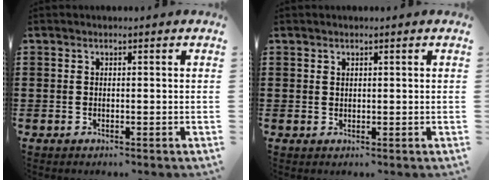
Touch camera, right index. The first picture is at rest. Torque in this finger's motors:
{"motor_torque": [-0.21, 0.00, -0.01, -0.01]}